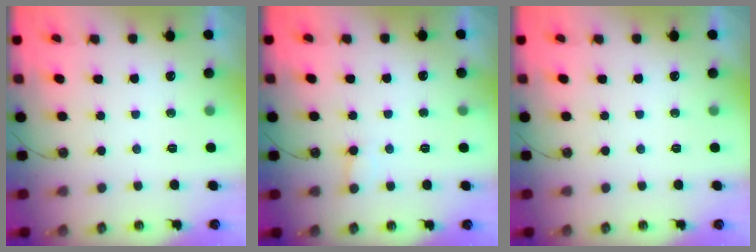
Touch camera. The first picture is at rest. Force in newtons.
{"total": 5.4, "press": 5.4, "slide": 0.5}
{"total": 0.0}